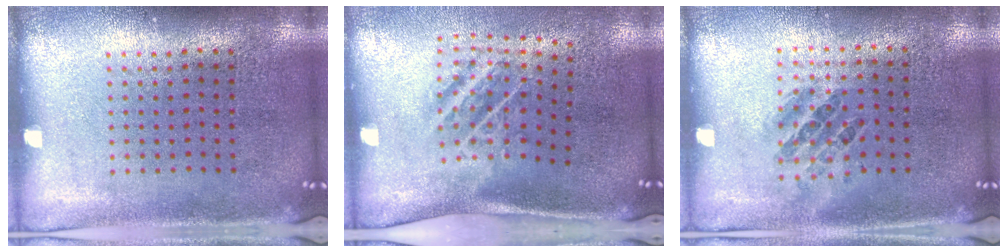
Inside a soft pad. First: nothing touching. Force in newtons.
{"total": 2.0, "press": 1.2, "slide": 1.6}
{"total": 0.9, "press": 0.8, "slide": 0.5}